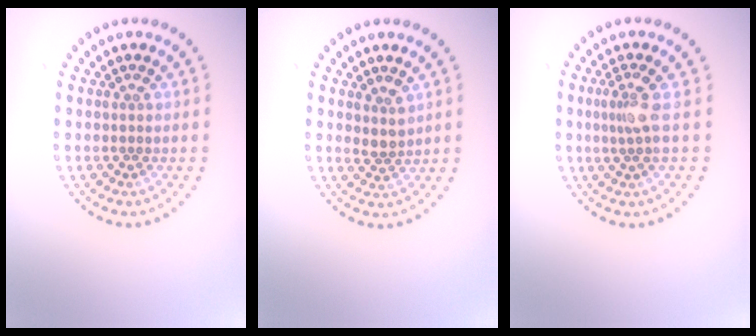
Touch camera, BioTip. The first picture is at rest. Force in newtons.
{"total": 1.8, "press": 1.5, "slide": 1.1}
{"total": 2.1, "press": 1.6, "slide": 1.4}